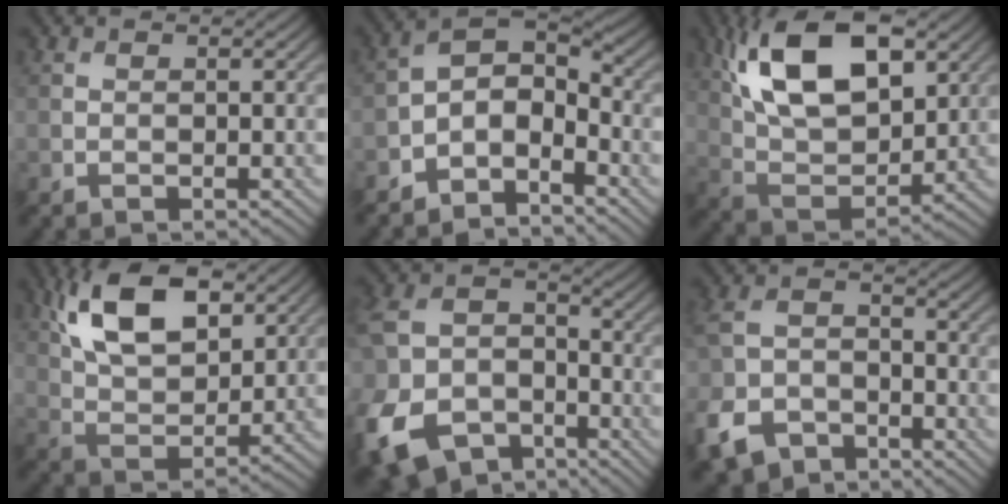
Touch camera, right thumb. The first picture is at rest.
{"total": 6.4, "force": [-4.1, 3.1, 3.9], "torque": [-0.058, 0.008, -0.090]}
{"total": 15.1, "force": [6.5, 7.6, 11.3], "torque": [-0.232, 0.007, 0.123]}
{"total": 12.5, "force": [6.0, 6.2, 9.0], "torque": [-0.187, 0.010, 0.115]}
{"total": 15.7, "force": [-7.8, 10.9, 8.1], "torque": [-0.255, -0.059, -0.139]}
{"total": 8.1, "force": [-5.3, 5.0, 3.4], "torque": [-0.094, -0.019, -0.115]}